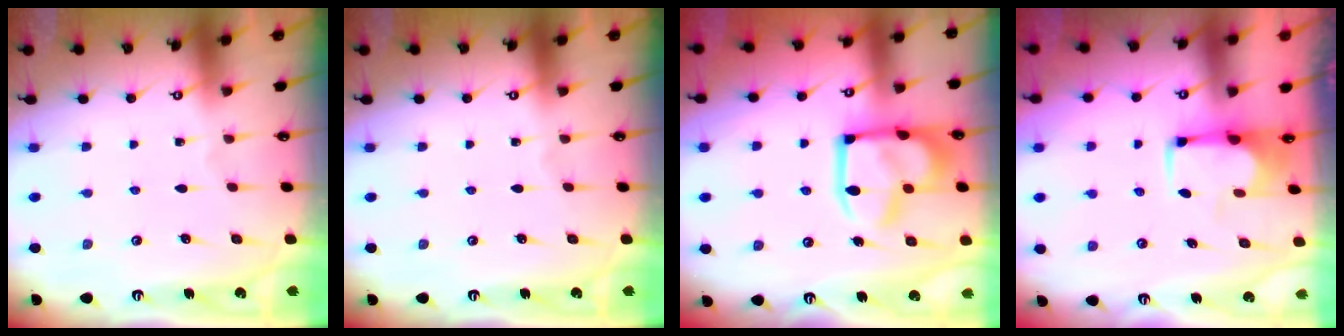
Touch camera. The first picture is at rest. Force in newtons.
{"total": 0.0}
{"total": 16.3, "press": 16.2, "slide": 1.9}
{"total": 1.9, "press": 1.6, "slide": 1.0}